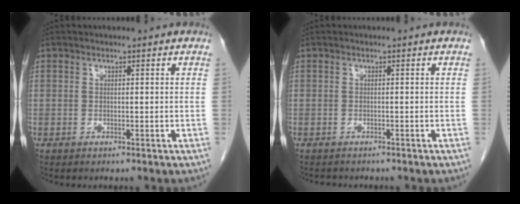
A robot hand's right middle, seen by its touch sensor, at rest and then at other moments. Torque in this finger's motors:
{"motor_torque": [0.00, -0.01, 0.00, 0.00]}